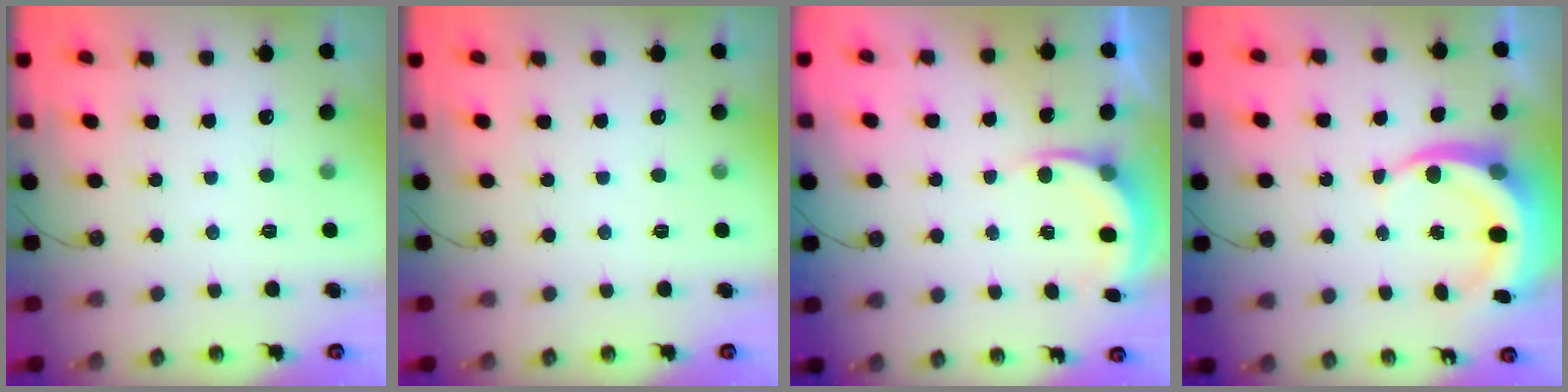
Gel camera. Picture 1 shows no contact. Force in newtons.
{"total": 0.0}
{"total": 5.7, "press": 5.4, "slide": 1.6}
{"total": 9.1, "press": 9.0, "slide": 1.7}